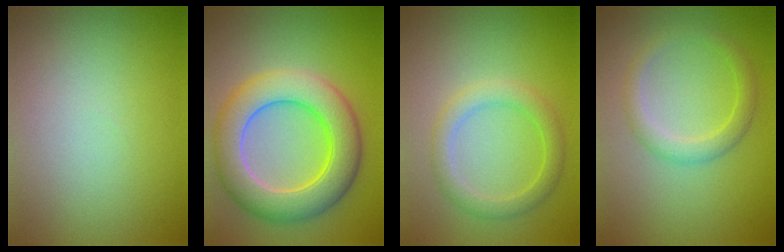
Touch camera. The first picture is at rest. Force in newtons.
{"total": 8.2, "press": 8.2, "slide": 0.4}
{"total": 2.9, "press": 2.9, "slide": 0.1}
{"total": 2.4, "press": 2.4, "slide": 0.1}